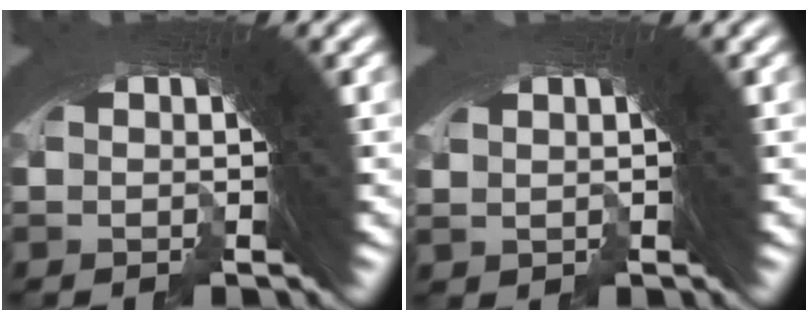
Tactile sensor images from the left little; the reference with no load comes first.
{"total": 1.2, "force": [0.0, 1.2, 0.3], "torque": [-0.017, -0.002, 0.005]}